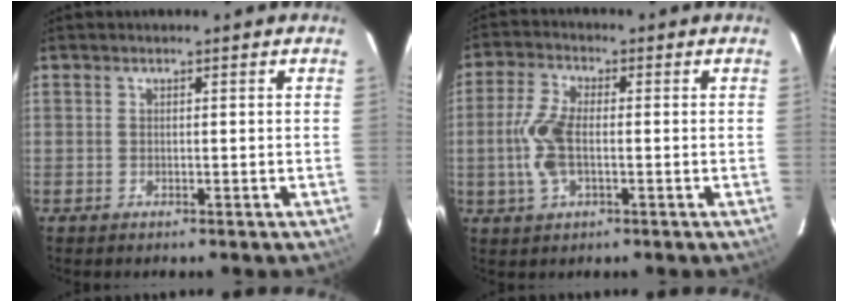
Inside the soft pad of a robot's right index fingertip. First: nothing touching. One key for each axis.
{"total": 7.7, "fx": -1.1, "fy": 3.5, "fz": 6.8, "tx": -0.151, "ty": 0.004, "tz": -0.023}